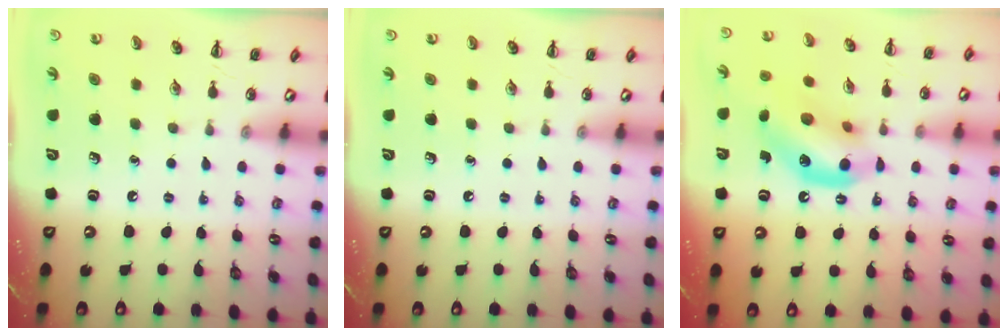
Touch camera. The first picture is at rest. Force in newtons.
{"total": 0.0}
{"total": 13.8, "press": 13.6, "slide": 2.8}